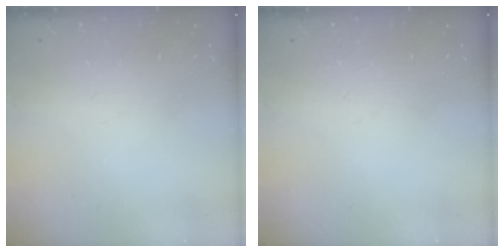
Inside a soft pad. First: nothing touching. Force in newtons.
{"total": 0.0}